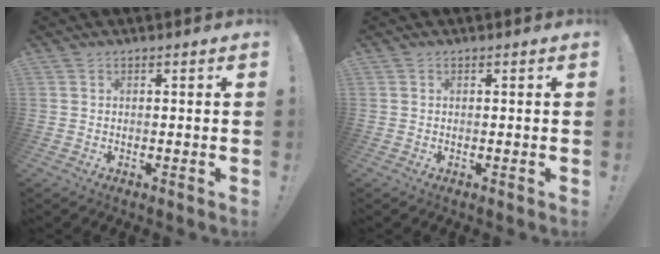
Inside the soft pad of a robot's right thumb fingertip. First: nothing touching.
{"total": 0.0}